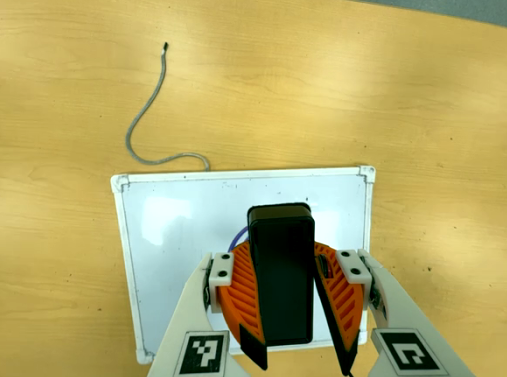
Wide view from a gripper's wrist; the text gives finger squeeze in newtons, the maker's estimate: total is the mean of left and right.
{"total": 10.4, "left": 10.6, "right": 10.1}